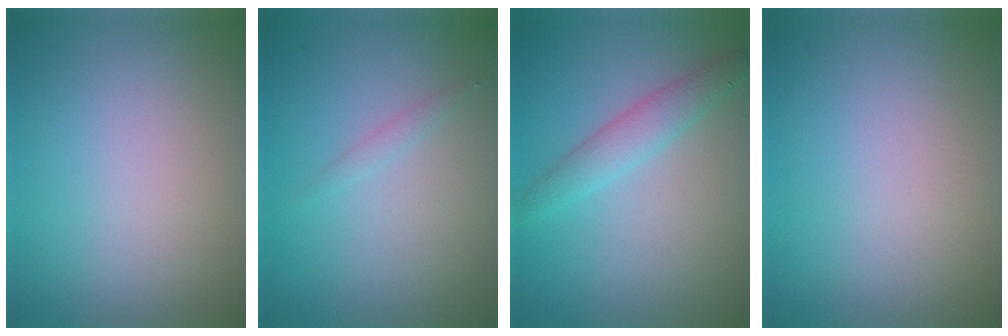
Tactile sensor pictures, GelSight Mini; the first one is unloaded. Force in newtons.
{"total": 0.8, "press": 0.8, "slide": 0.0}
{"total": 2.6, "press": 2.6, "slide": 0.1}
{"total": 0.0}